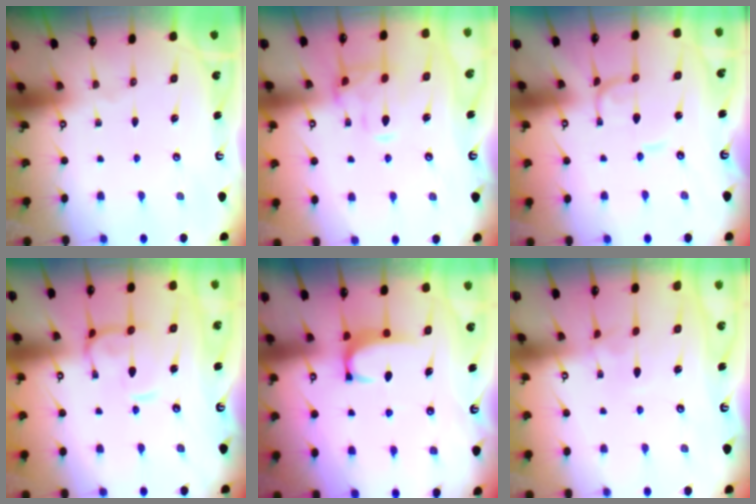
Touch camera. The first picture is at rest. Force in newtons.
{"total": 4.5, "press": 4.3, "slide": 1.4}
{"total": 1.8, "press": 1.8, "slide": 0.1}
{"total": 4.3, "press": 4.2, "slide": 0.9}
{"total": 1.7, "press": 1.6, "slide": 0.5}
{"total": 1.4, "press": 1.3, "slide": 0.5}